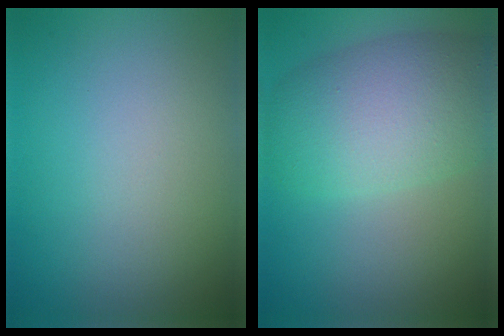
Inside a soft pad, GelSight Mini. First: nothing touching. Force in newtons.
{"total": 7.6, "press": 7.6, "slide": 0.3}